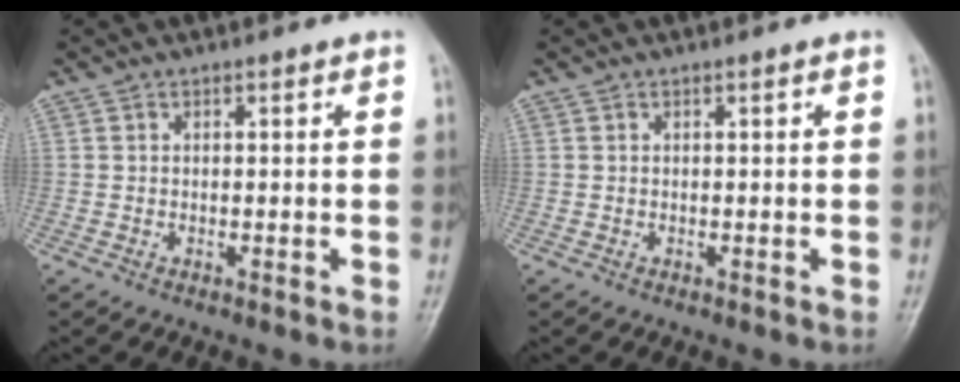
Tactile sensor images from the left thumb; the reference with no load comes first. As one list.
[{"total": 0.0}]